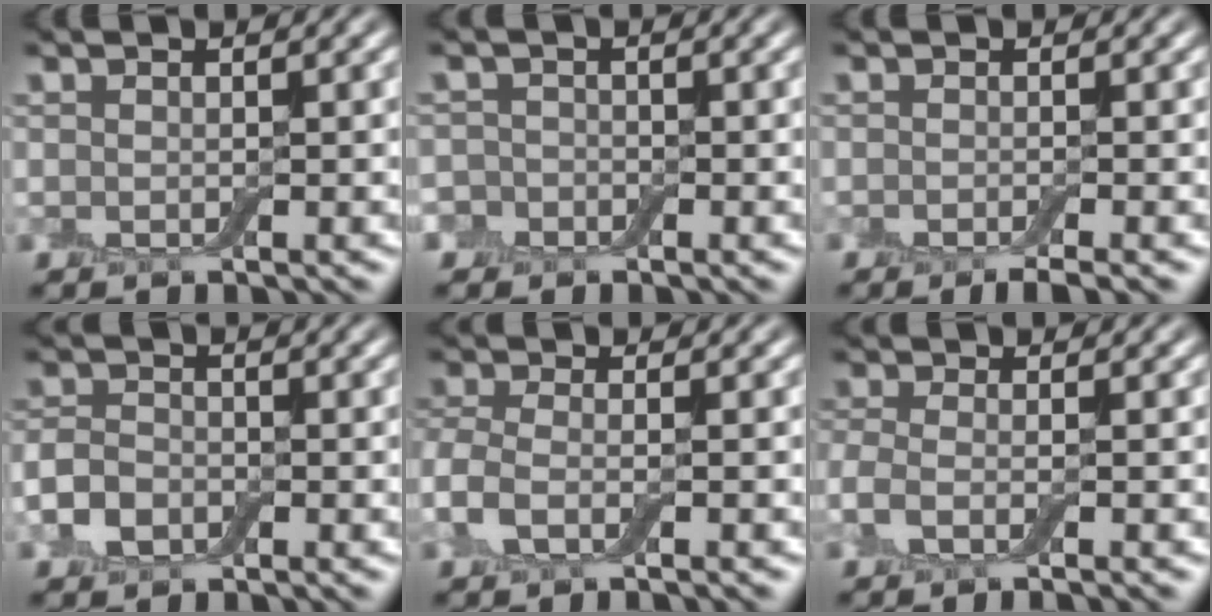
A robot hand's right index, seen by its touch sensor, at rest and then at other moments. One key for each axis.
{"total": 2.2, "fx": -1.0, "fy": 1.9, "fz": 0.4, "tx": 0.012, "ty": 0.006, "tz": -0.031}
{"total": 2.3, "fx": -1.6, "fy": 0.3, "fz": 1.7, "tx": -0.023, "ty": -0.002, "tz": -0.027}
{"total": 2.4, "fx": -1.2, "fy": 1.7, "fz": 1.3, "tx": -0.025, "ty": 0.002, "tz": -0.032}
{"total": 2.8, "fx": -1.5, "fy": 1.0, "fz": 2.2, "tx": -0.052, "ty": -0.006, "tz": -0.042}
{"total": 2.6, "fx": -1.5, "fy": 0.7, "fz": 2.1, "tx": -0.046, "ty": -0.009, "tz": -0.042}